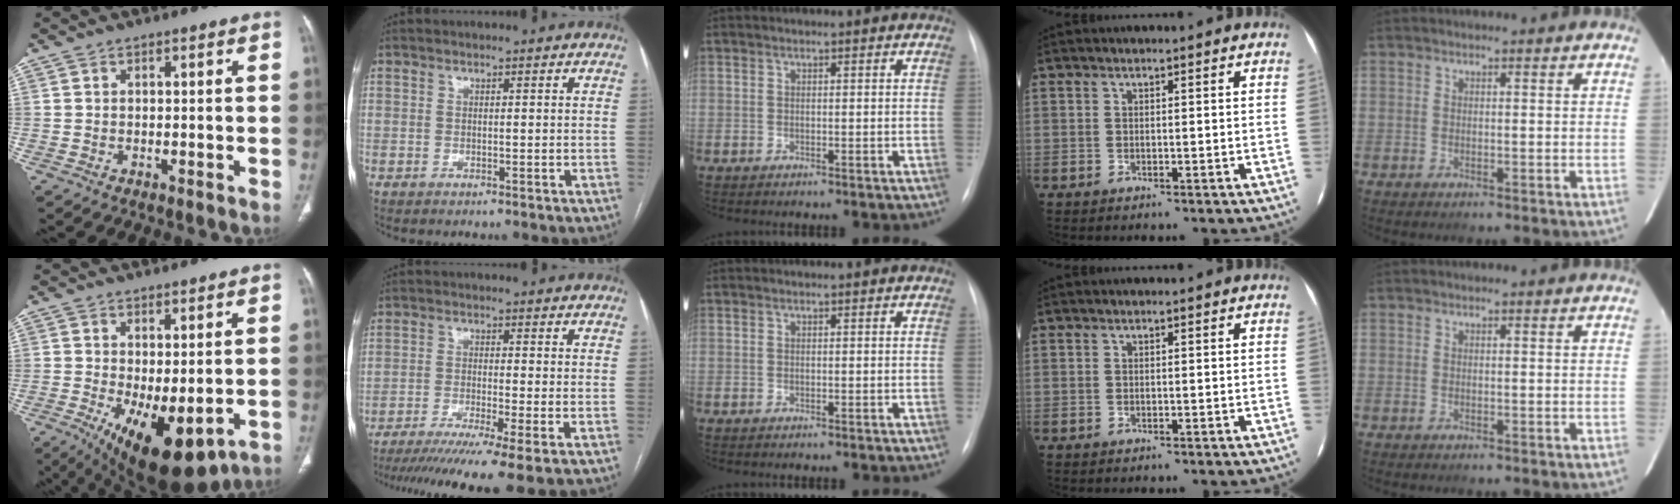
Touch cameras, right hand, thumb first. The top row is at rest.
{"thumb": {"total": 14.1, "force": [-4.6, 6.1, 11.8], "torque": [-0.179, -0.019, -0.049]}, "index": {"total": 13.4, "force": [-10.1, -0.9, 8.8], "torque": [-0.130, -0.032, -0.158]}}